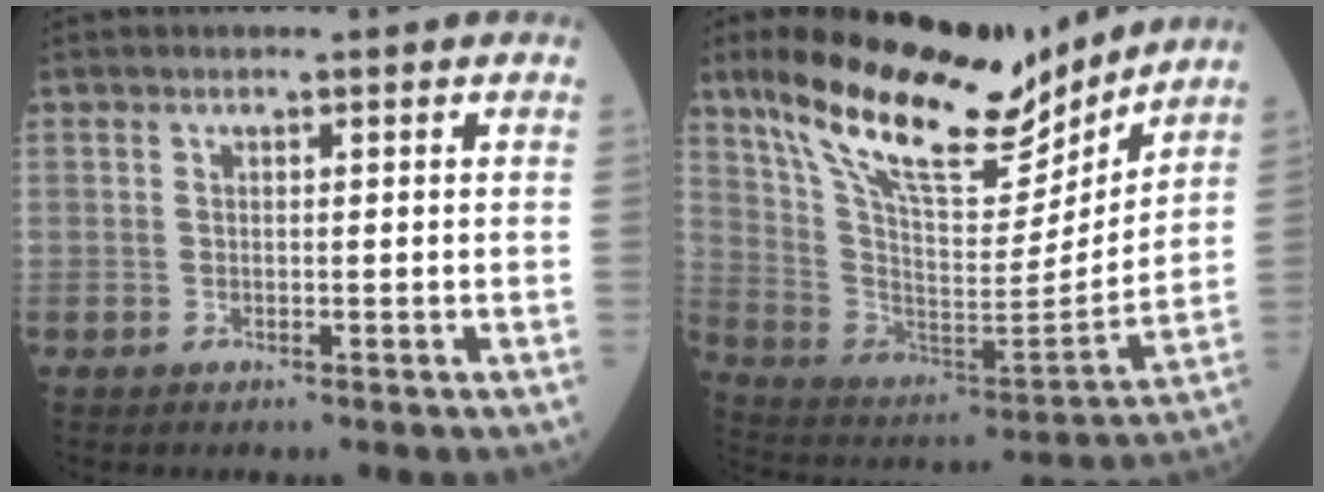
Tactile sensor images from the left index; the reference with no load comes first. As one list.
[{"total": 21.3, "force": [16.0, 5.8, 12.9], "torque": [-0.229, -0.002, 0.282]}]